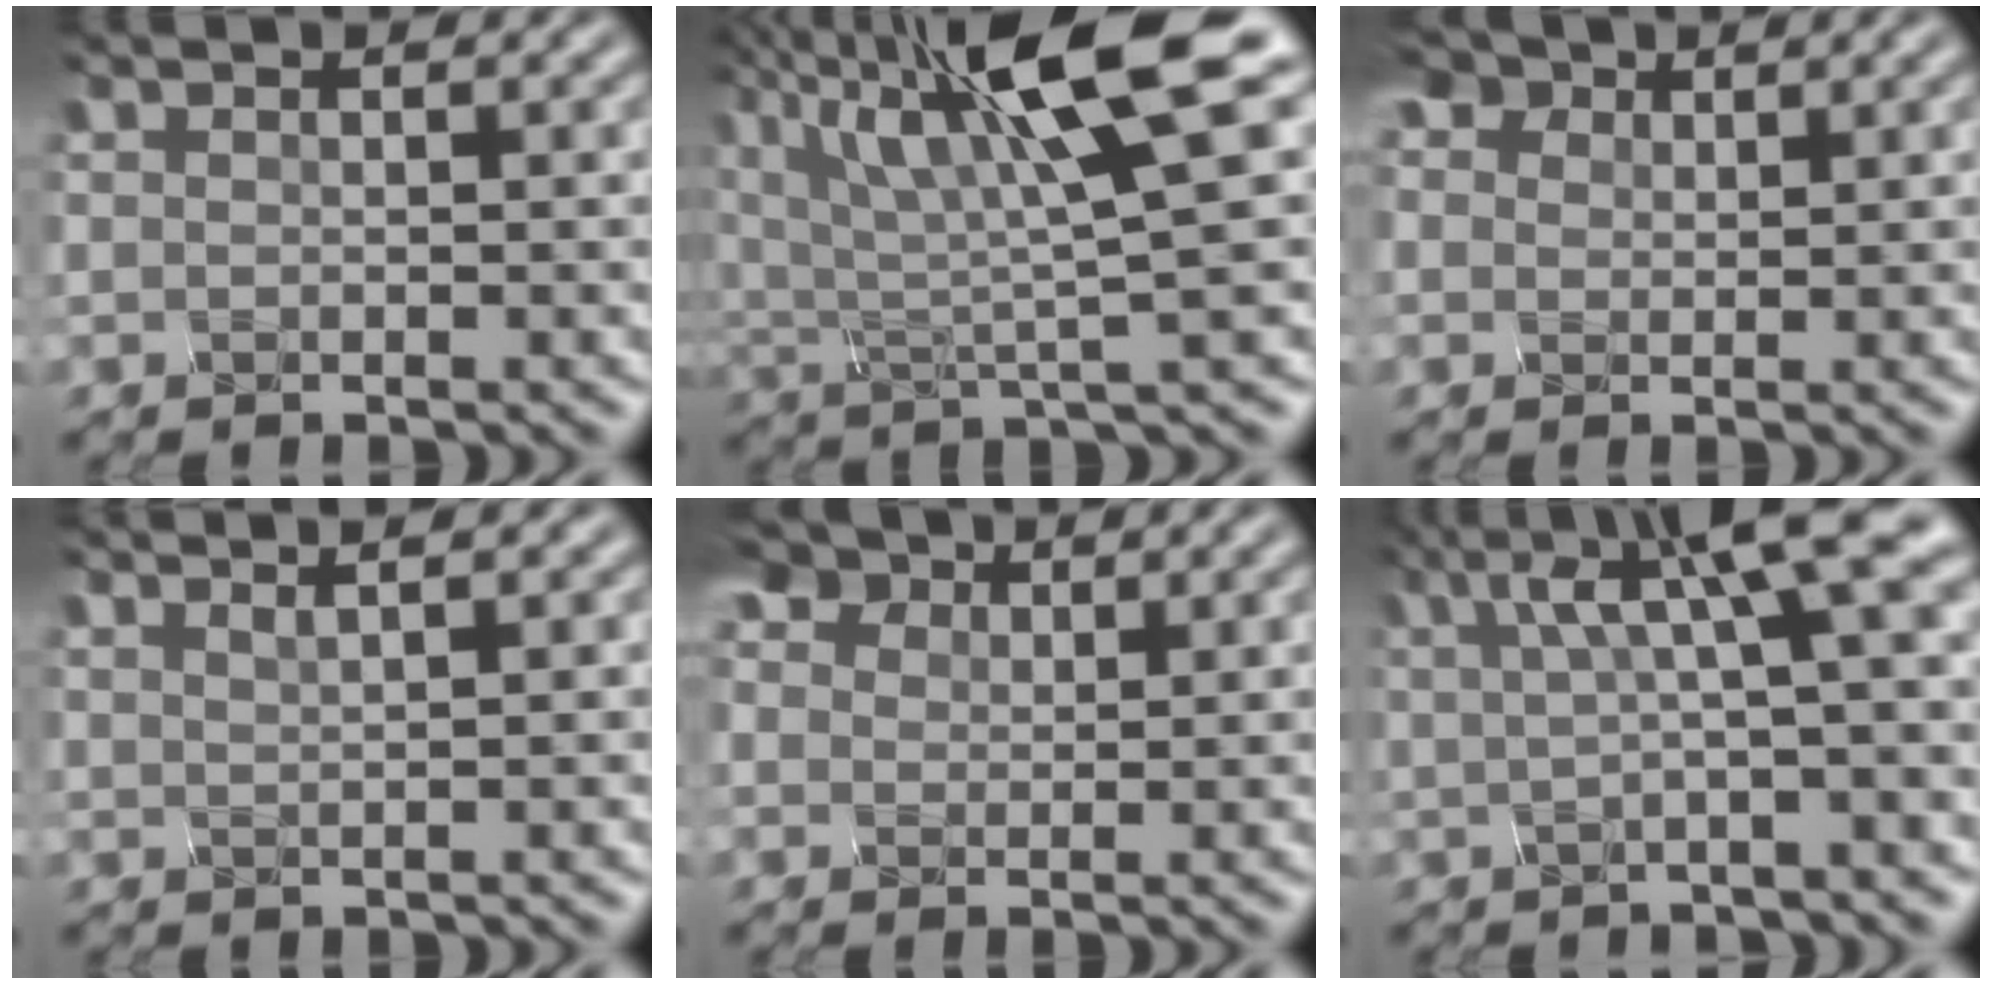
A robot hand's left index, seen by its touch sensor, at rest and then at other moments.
{"total": 10.3, "force": [4.5, 2.3, 9.0], "torque": [-0.179, 0.005, 0.088]}
{"total": 3.9, "force": [2.7, 2.4, 1.4], "torque": [-0.055, 0.002, 0.056]}
{"total": 2.2, "force": [1.6, 0.6, 1.3], "torque": [-0.009, 0.021, 0.009]}
{"total": 4.9, "force": [3.4, 3.1, 1.9], "torque": [-0.072, 0.000, 0.067]}
{"total": 7.2, "force": [2.0, 1.5, 6.7], "torque": [-0.117, 0.018, 0.044]}